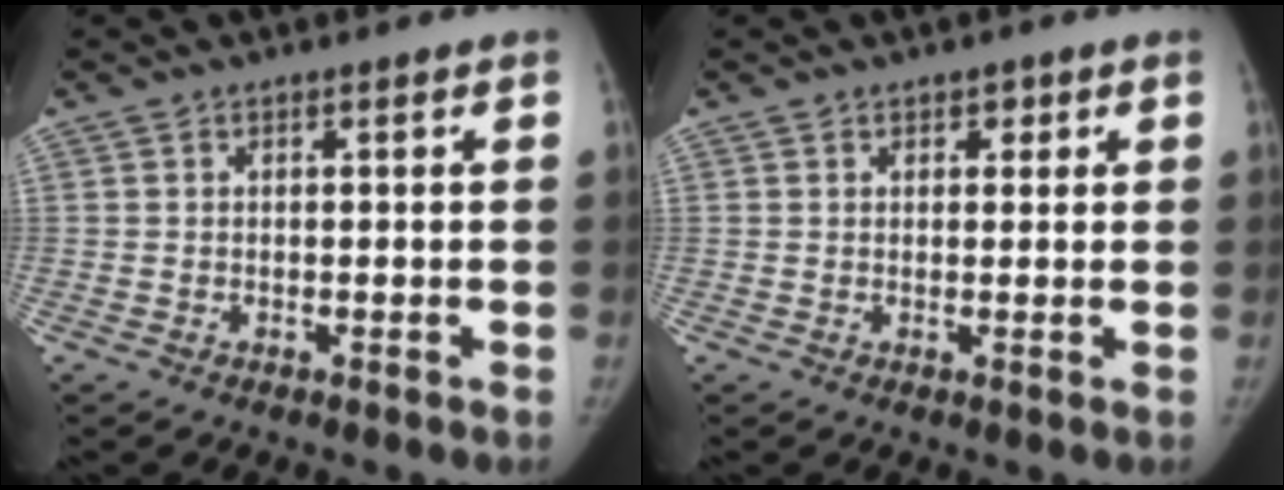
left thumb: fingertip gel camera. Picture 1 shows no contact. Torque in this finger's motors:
{"motor_torque": [-0.14, -0.12, -0.33, -0.14, -0.05]}